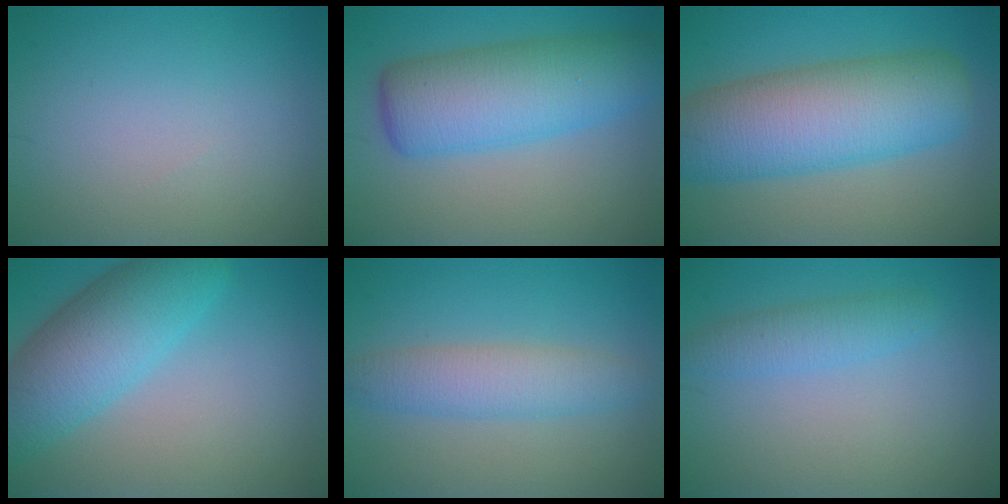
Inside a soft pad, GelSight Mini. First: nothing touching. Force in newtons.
{"total": 6.7, "press": 6.7, "slide": 0.1}
{"total": 10.8, "press": 10.8, "slide": 0.4}
{"total": 7.8, "press": 7.8, "slide": 0.2}
{"total": 3.9, "press": 3.9, "slide": 0.1}
{"total": 2.4, "press": 2.4, "slide": 0.1}